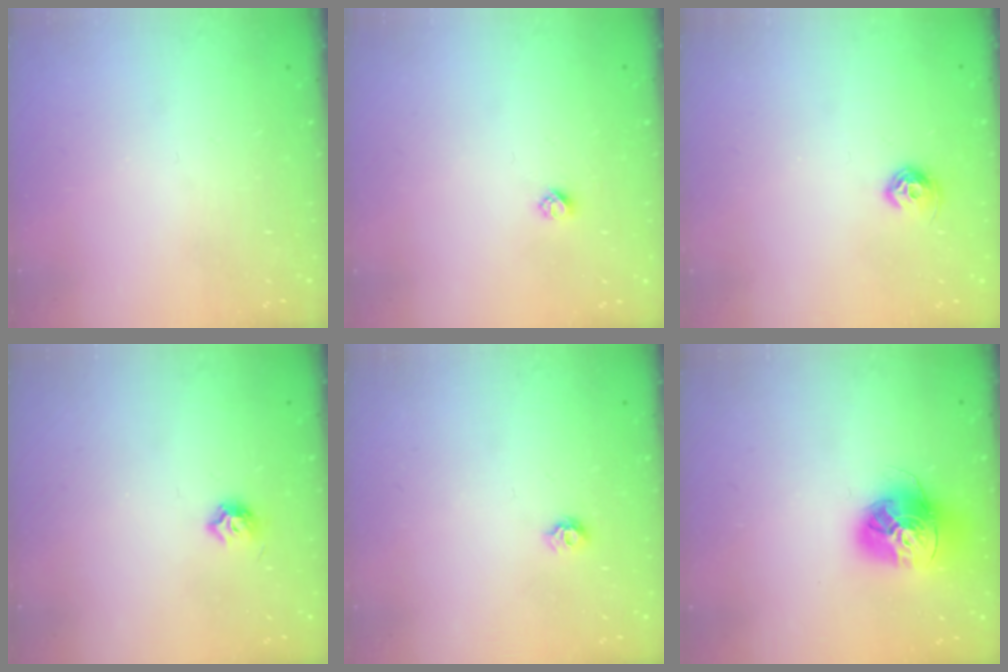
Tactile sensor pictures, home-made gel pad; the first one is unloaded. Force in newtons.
{"total": 2.4, "press": 2.4, "slide": 0.2}
{"total": 6.9, "press": 6.8, "slide": 1.0}
{"total": 5.9, "press": 5.9, "slide": 0.8}
{"total": 5.9, "press": 5.8, "slide": 0.7}
{"total": 16.2, "press": 16.1, "slide": 1.8}